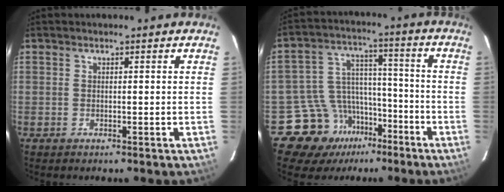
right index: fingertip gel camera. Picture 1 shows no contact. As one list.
[{"total": 11.9, "force": [-8.5, 8.1, 1.5], "torque": [-0.046, 0.053, -0.135]}]